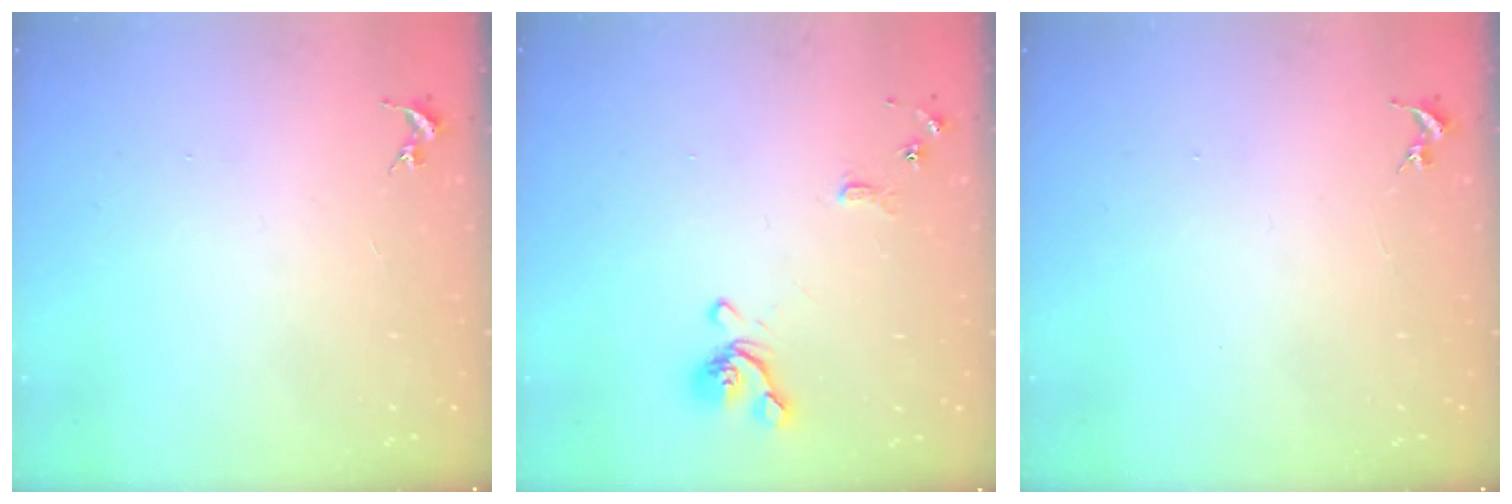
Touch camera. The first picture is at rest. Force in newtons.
{"total": 10.0, "press": 9.9, "slide": 1.4}
{"total": 0.0}